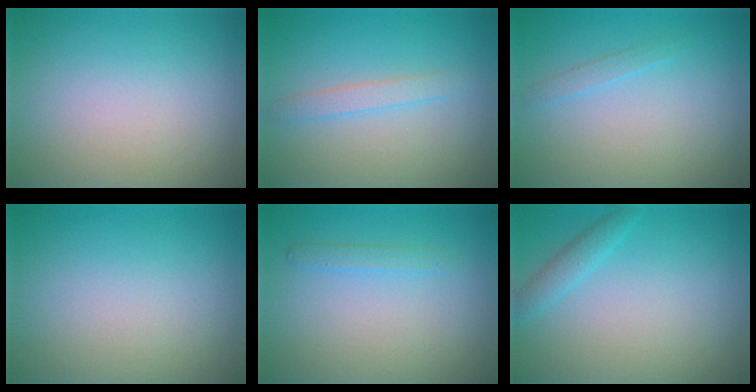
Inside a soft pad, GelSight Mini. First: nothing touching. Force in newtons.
{"total": 1.6, "press": 1.6, "slide": 0.1}
{"total": 0.9, "press": 0.9, "slide": 0.0}
{"total": 0.0}
{"total": 1.1, "press": 1.1, "slide": 0.0}
{"total": 1.5, "press": 1.5, "slide": 0.1}